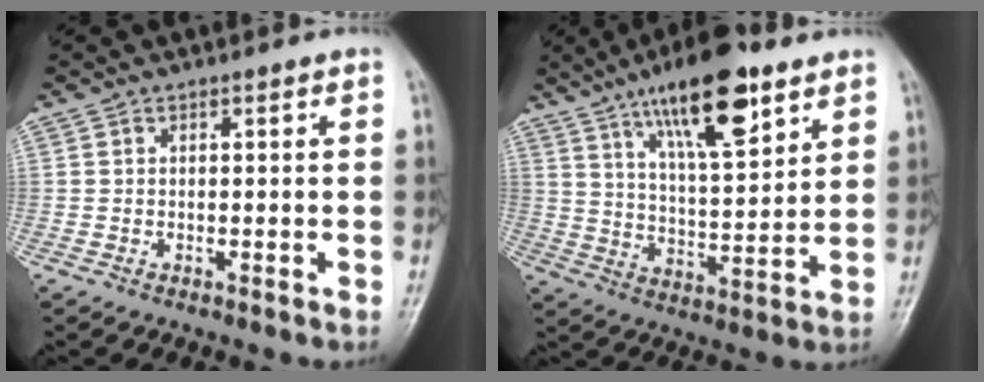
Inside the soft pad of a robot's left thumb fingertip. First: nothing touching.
{"total": 17.3, "force": [10.2, 5.4, 12.8], "torque": [-0.184, -0.044, 0.172]}